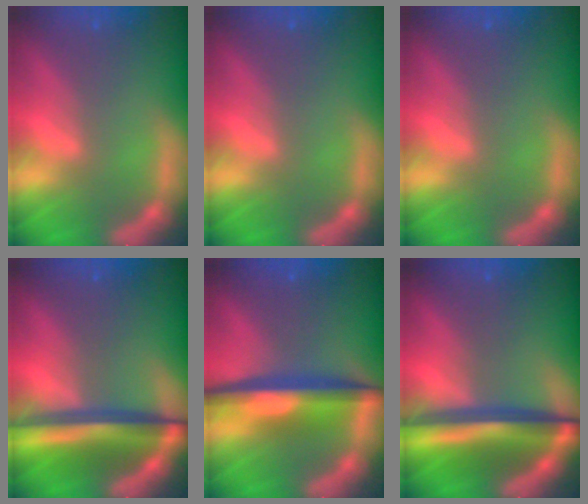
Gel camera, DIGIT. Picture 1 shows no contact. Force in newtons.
{"total": 0.0}
{"total": 0.0}
{"total": 8.1}
{"total": 6.5}
{"total": 9.1}